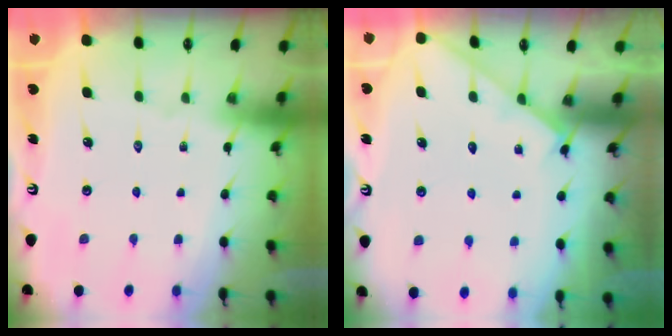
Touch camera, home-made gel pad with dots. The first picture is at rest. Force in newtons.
{"total": 2.9, "press": 2.9, "slide": 0.4}